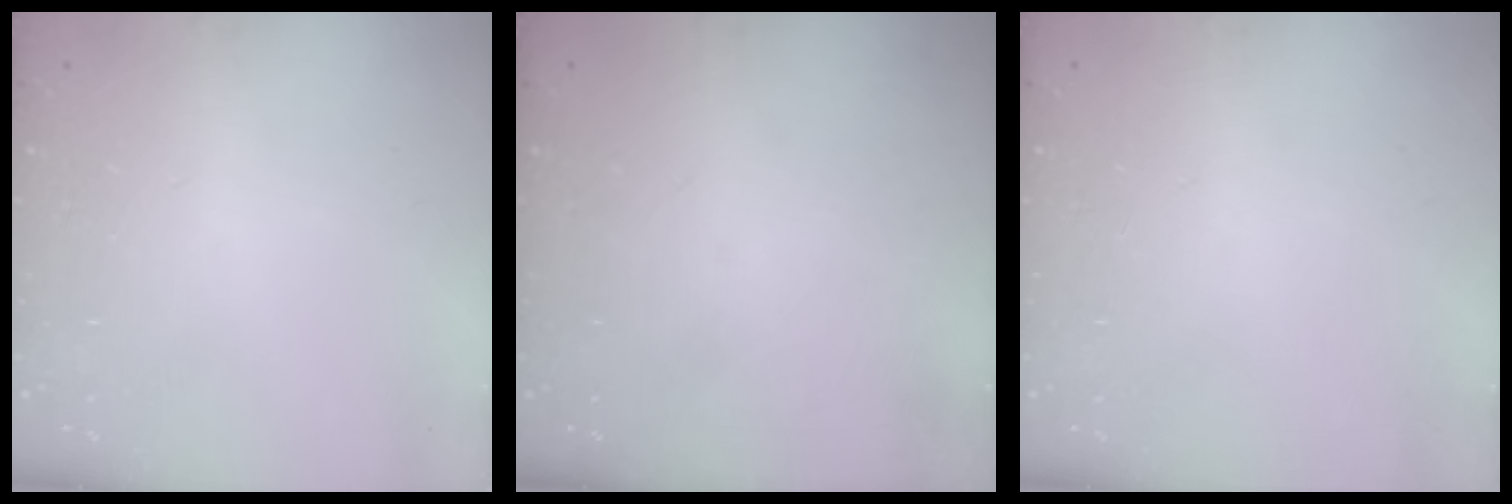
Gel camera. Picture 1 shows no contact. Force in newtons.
{"total": 0.0}
{"total": 0.0}